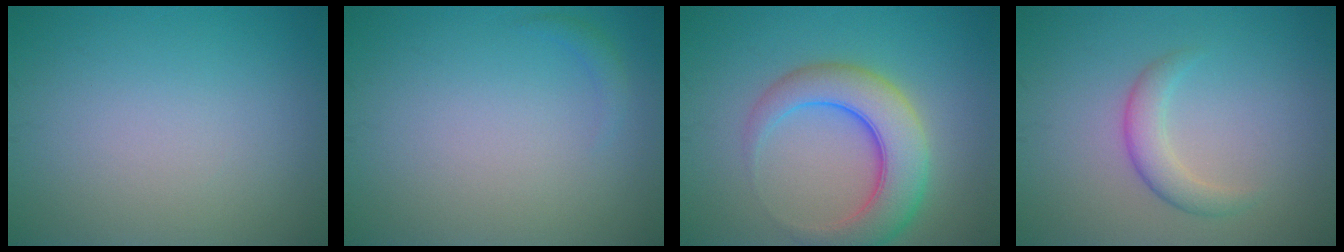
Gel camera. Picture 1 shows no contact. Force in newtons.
{"total": 0.8, "press": 0.8, "slide": 0.1}
{"total": 6.8, "press": 6.7, "slide": 0.3}
{"total": 2.5, "press": 2.5, "slide": 0.0}